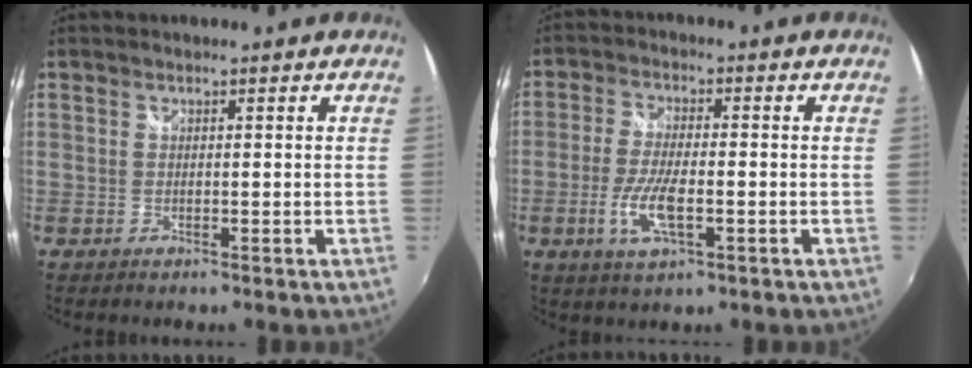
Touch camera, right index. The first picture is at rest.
{"total": 7.6, "force": [-2.4, 2.4, 6.8], "torque": [-0.146, -0.006, -0.045]}